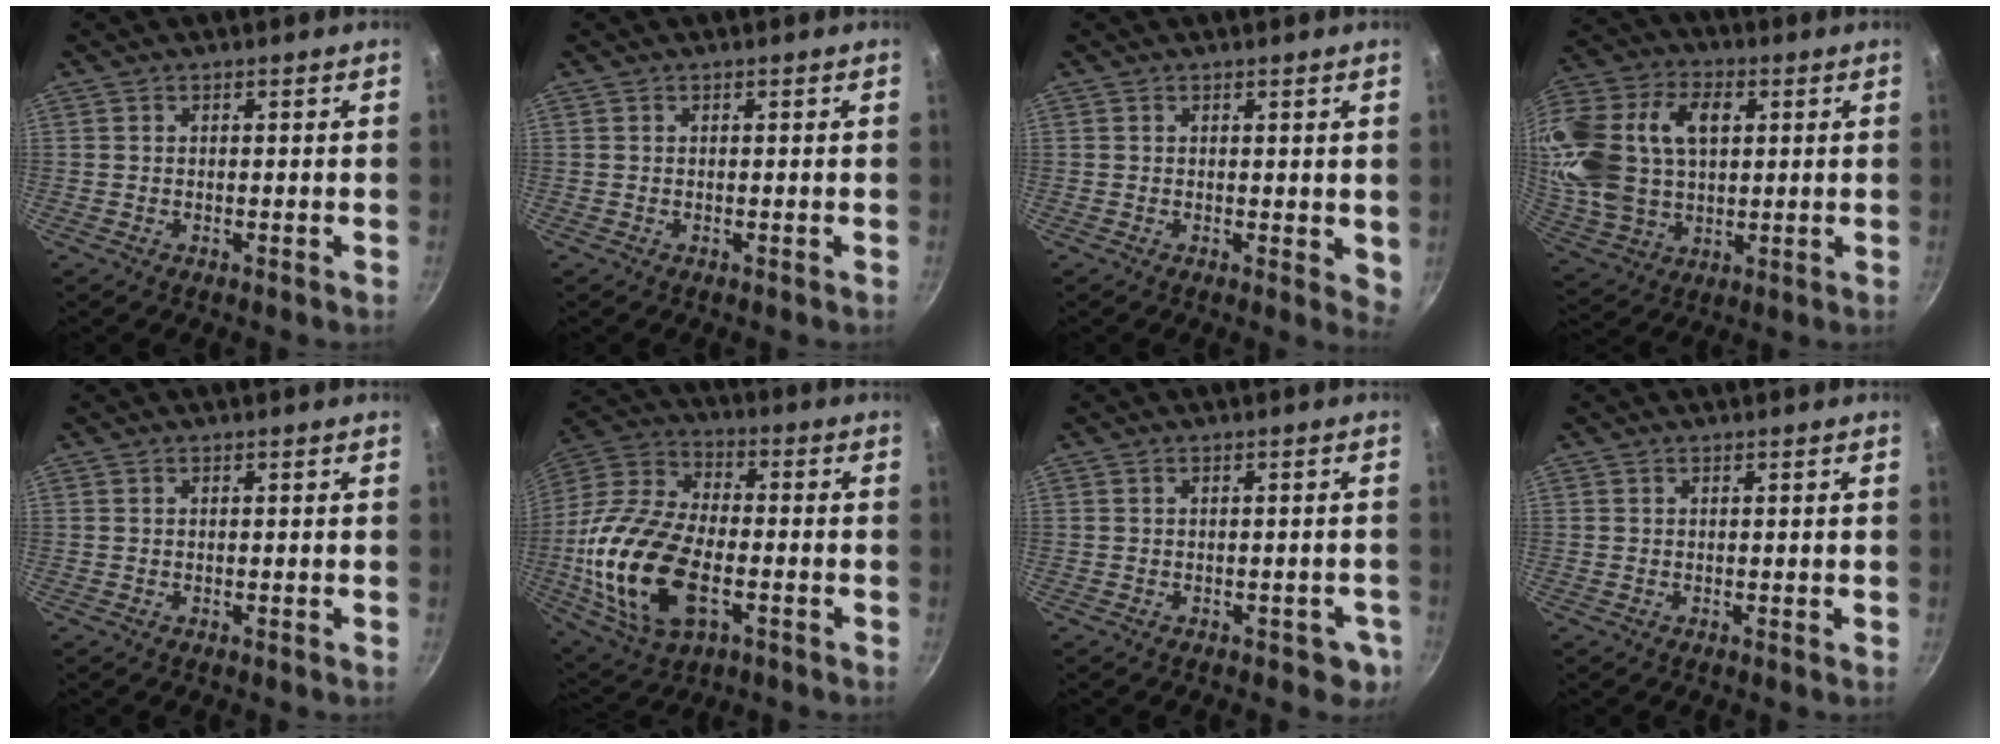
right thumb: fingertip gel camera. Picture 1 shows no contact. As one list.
[{"total": 0.0}, {"total": 3.0, "force": [0.7, 1.5, 2.5], "torque": [-0.022, -0.005, 0.011]}, {"total": 24.2, "force": [5.3, 16.2, 17.2], "torque": [-0.361, 0.017, 0.101]}, {"total": 0.0}, {"total": 22.8, "force": [-5.1, 12.9, 18.1], "torque": [-0.366, 0.023, -0.099]}, {"total": 3.5, "force": [-1.5, 2.5, 2.0], "torque": [0.006, 0.019, 0.000]}, {"total": 0.0}]